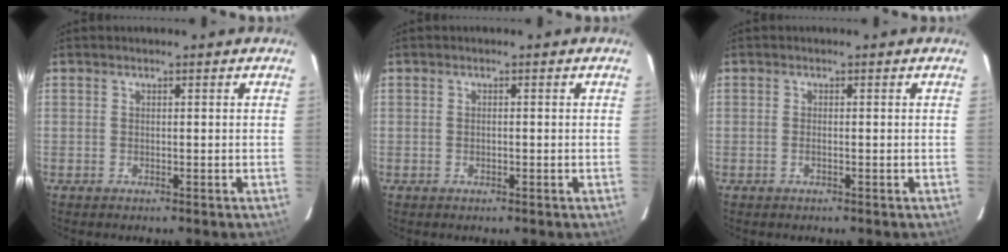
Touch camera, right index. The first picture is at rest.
{"total": 0.5, "force": [-0.2, 0.2, 0.4], "torque": [-0.007, 0.003, -0.002]}
{"total": 0.7, "force": [-0.3, 0.2, 0.6], "torque": [-0.013, 0.001, -0.005]}